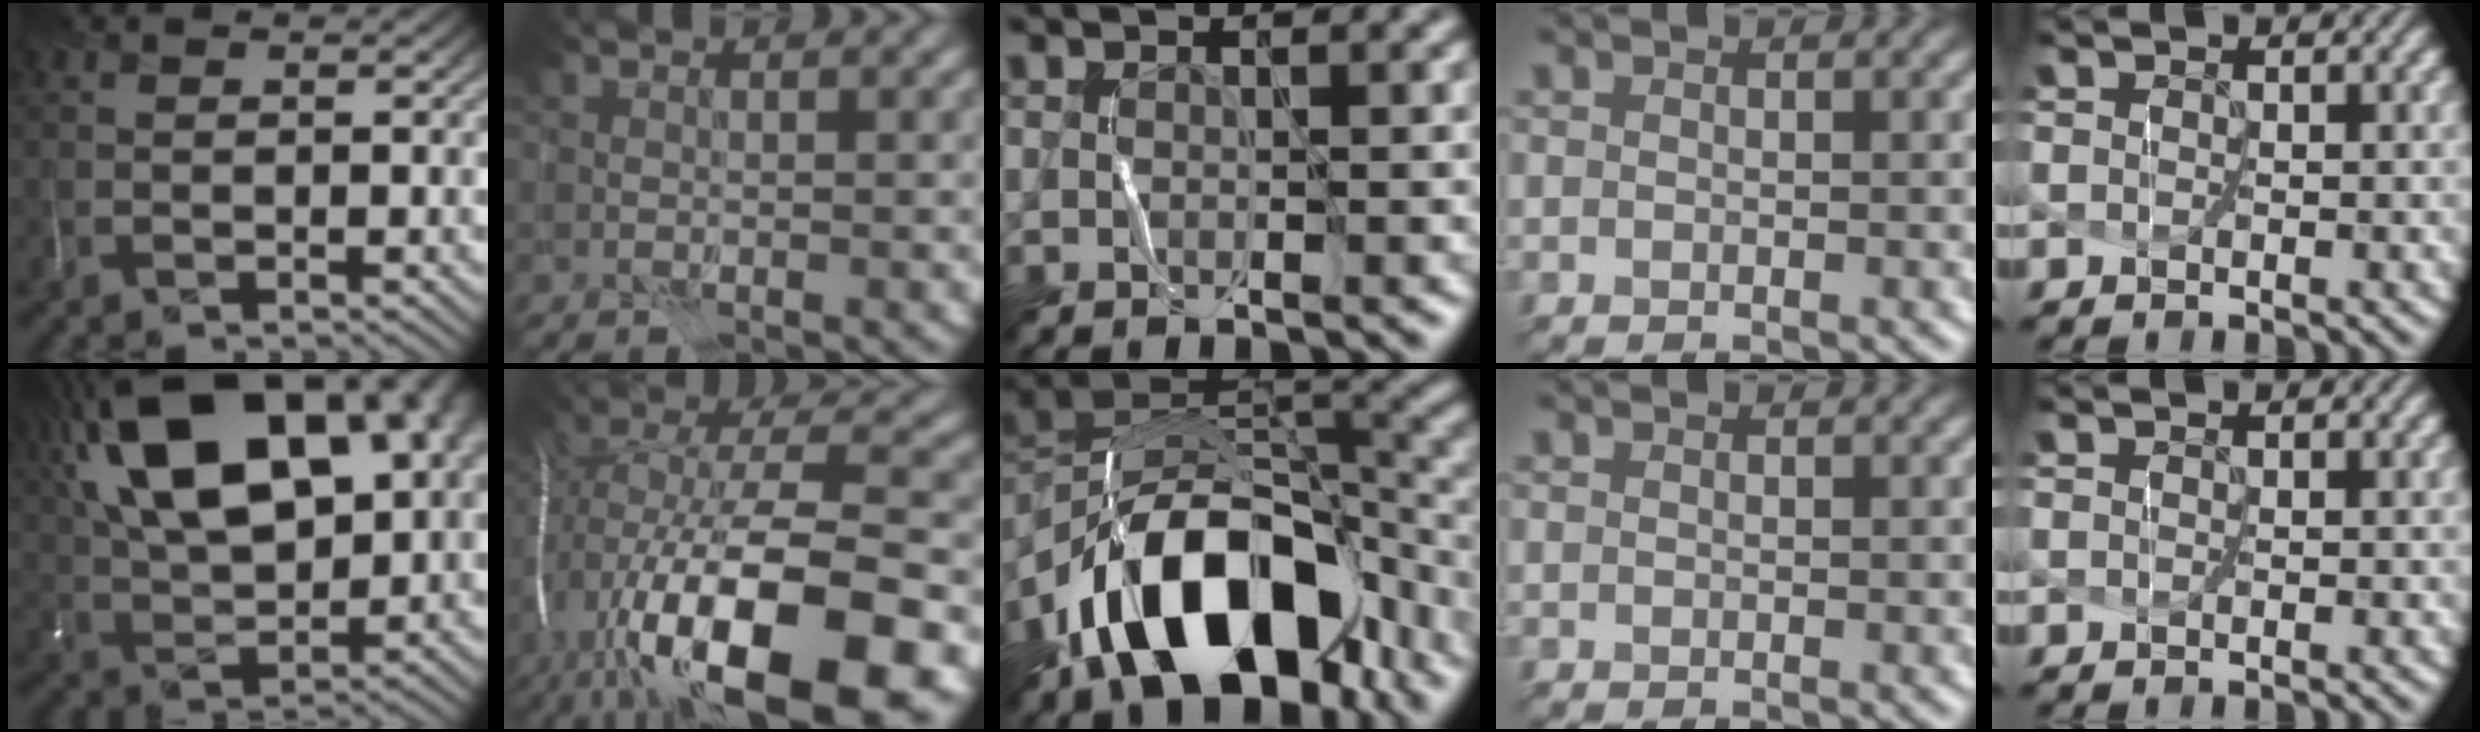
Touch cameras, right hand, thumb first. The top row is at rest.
{"thumb": {"total": 21.4, "force": [7.3, 11.9, 16.2], "torque": [-0.296, 0.050, 0.121]}, "index": {"total": 18.7, "force": [-5.5, 7.5, 16.2], "torque": [-0.285, 0.003, -0.090]}, "middle": {"total": 14.3, "force": [-7.9, 7.7, 9.0], "torque": [-0.147, 0.008, -0.142]}}